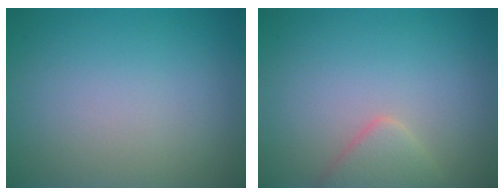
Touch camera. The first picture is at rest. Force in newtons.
{"total": 2.3, "press": 2.3, "slide": 0.2}